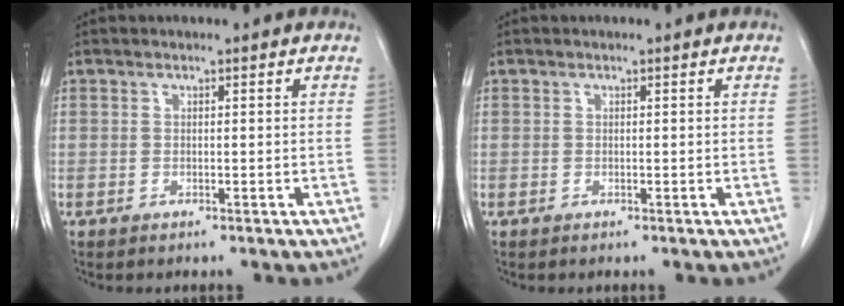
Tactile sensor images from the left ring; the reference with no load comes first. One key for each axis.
{"total": 0.0}